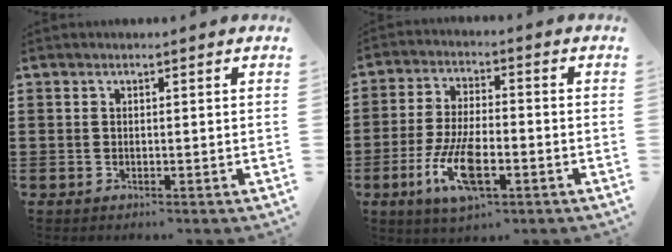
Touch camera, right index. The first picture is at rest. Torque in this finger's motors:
{"motor_torque": [2.14, 0.00, 0.96, 0.21]}